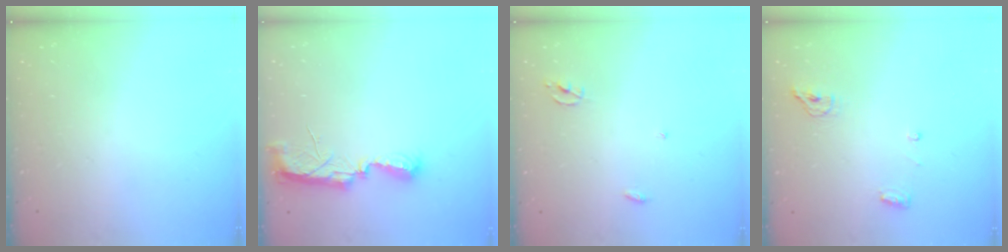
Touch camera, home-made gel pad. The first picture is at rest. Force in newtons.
{"total": 7.5, "press": 7.5, "slide": 0.5}
{"total": 2.3, "press": 2.3, "slide": 0.1}
{"total": 5.4, "press": 5.3, "slide": 1.1}